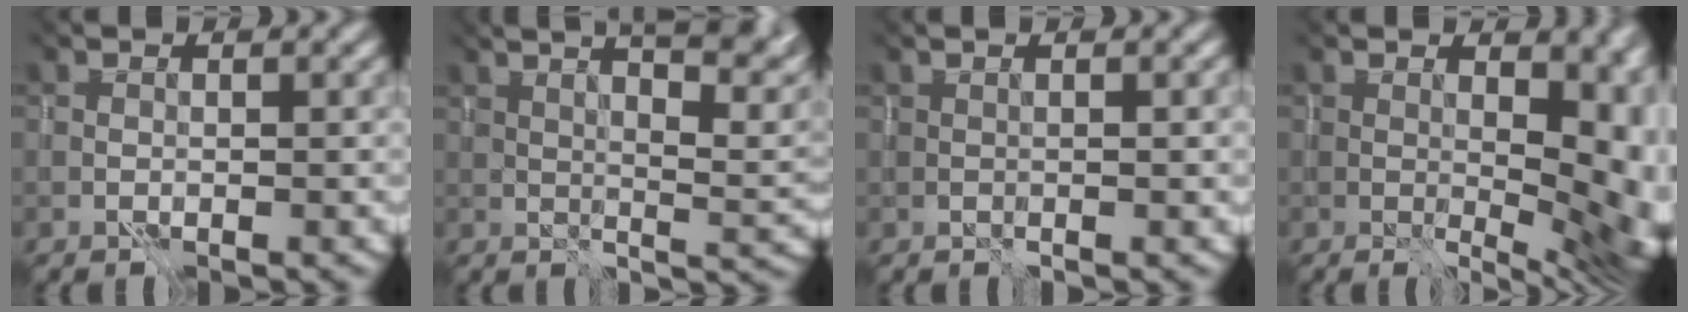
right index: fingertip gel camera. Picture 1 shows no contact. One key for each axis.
{"total": 5.4, "fx": 3.8, "fy": -0.6, "fz": 3.8, "tx": -0.046, "ty": 0.012, "tz": 0.075}
{"total": 0.6, "fx": 0.6, "fy": 0.0, "fz": 0.1, "tx": -0.004, "ty": -0.003, "tz": 0.007}
{"total": 12.0, "fx": 1.7, "fy": 6.3, "fz": 10.0, "tx": -0.081, "ty": 0.005, "tz": 0.057}